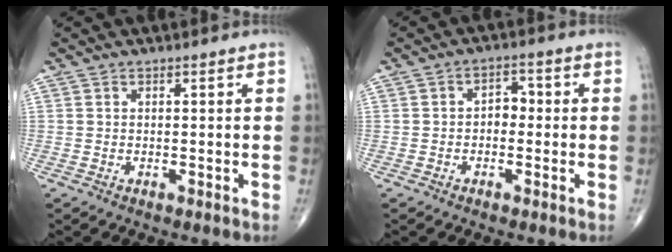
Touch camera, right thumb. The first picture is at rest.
{"total": 3.6, "force": [-0.3, 2.5, 2.6], "torque": [-0.023, 0.017, -0.013]}